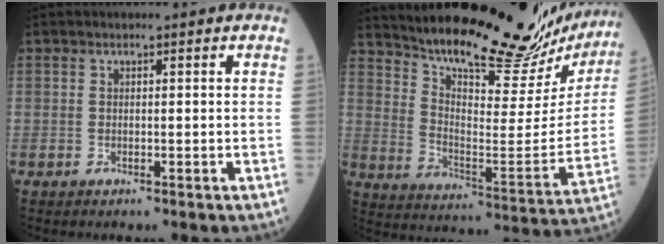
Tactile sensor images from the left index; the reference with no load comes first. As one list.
[{"total": 26.5, "force": [24.0, 4.2, 10.5], "torque": [-0.174, -0.080, 0.322]}]